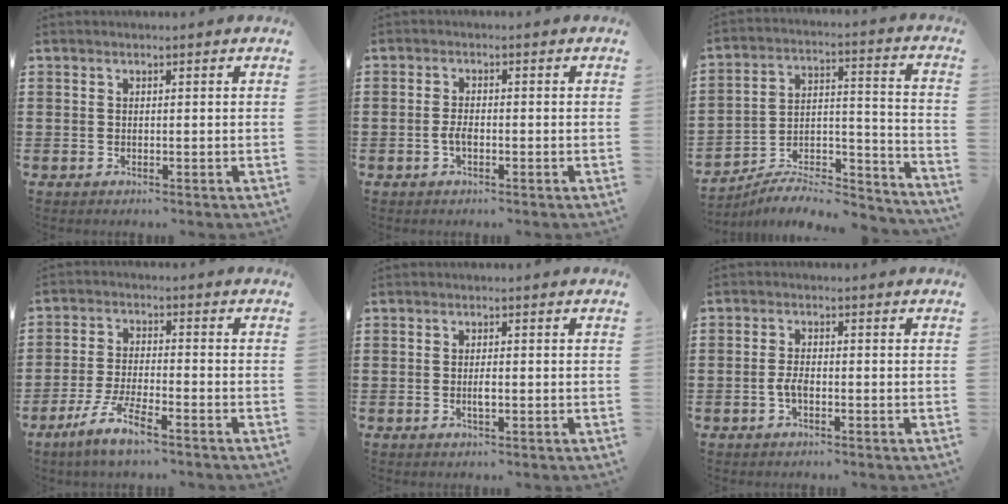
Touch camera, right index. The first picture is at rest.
{"total": 2.0, "force": [-0.8, 0.7, 1.6], "torque": [-0.039, -0.002, -0.017]}
{"total": 6.3, "force": [-5.9, 1.7, 1.7], "torque": [-0.019, 0.008, -0.114]}
{"total": 6.0, "force": [-4.6, 0.5, 3.9], "torque": [-0.097, -0.014, -0.092]}
{"total": 1.7, "force": [-0.4, 0.5, 1.6], "torque": [-0.030, 0.001, -0.007]}
{"total": 2.3, "force": [-0.9, 0.9, 1.9], "torque": [-0.052, -0.003, -0.021]}